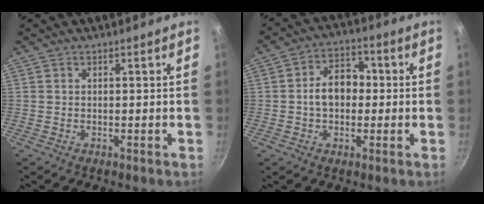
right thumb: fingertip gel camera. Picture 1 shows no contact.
{"total": 8.7, "force": [-0.2, 6.3, 5.9], "torque": [-0.059, 0.026, -0.013]}